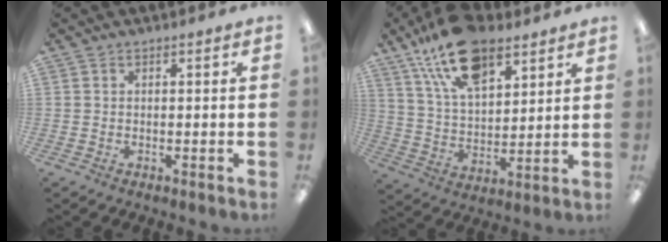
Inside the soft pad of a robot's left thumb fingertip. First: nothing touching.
{"total": 19.2, "force": [12.0, 9.6, 11.4], "torque": [-0.202, -0.046, 0.214]}